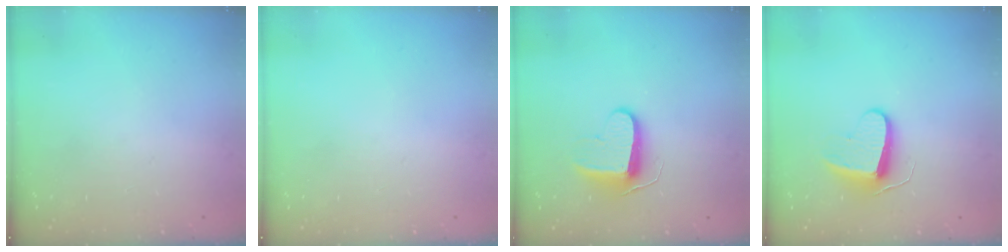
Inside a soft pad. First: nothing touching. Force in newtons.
{"total": 0.0}
{"total": 9.4, "press": 9.4, "slide": 0.2}
{"total": 8.7, "press": 8.7, "slide": 0.5}